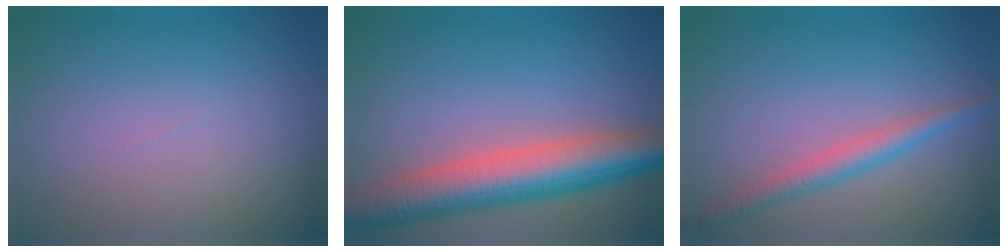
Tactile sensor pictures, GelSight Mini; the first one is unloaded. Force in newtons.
{"total": 8.5, "press": 8.5, "slide": 0.6}
{"total": 2.5, "press": 2.5, "slide": 0.1}